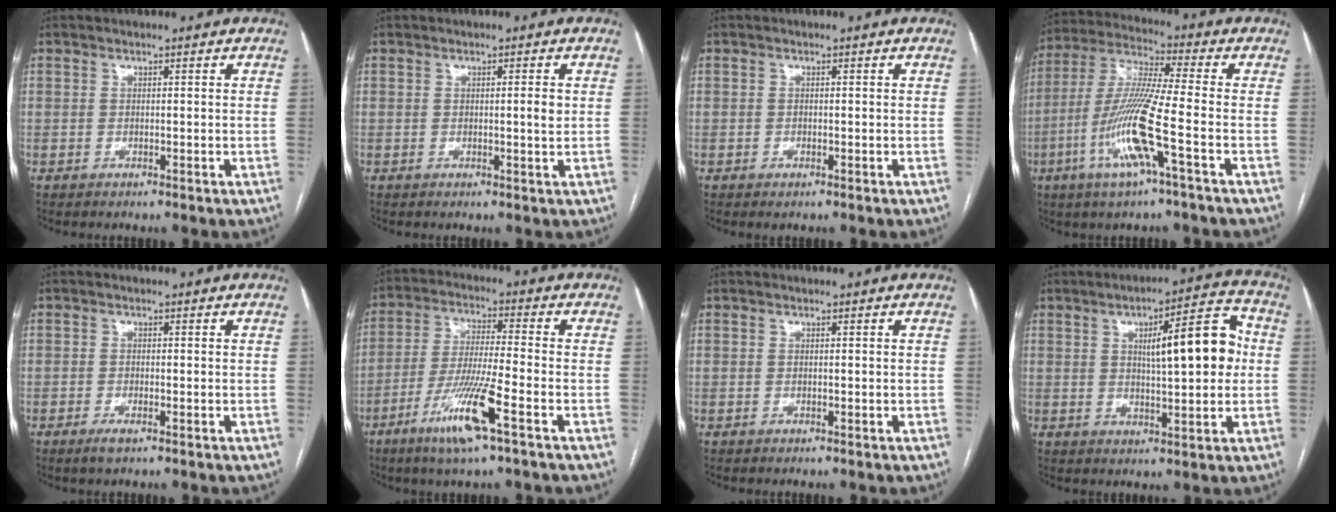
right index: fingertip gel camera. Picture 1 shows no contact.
{"total": 1.7, "force": [0.2, 0.0, 1.6], "torque": [-0.026, -0.001, 0.001]}
{"total": 0.6, "force": [-0.4, 0.3, 0.4], "torque": [-0.004, 0.000, -0.004]}
{"total": 13.3, "force": [-4.7, -0.2, 12.4], "torque": [-0.263, -0.007, -0.098]}
{"total": 1.8, "force": [-1.1, 0.4, 1.4], "torque": [-0.026, -0.002, -0.019]}
{"total": 11.2, "force": [-5.7, -0.1, 9.6], "torque": [-0.193, -0.021, -0.110]}
{"total": 0.0}
{"total": 11.6, "force": [1.7, 2.6, 11.2], "torque": [-0.157, 0.030, 0.025]}